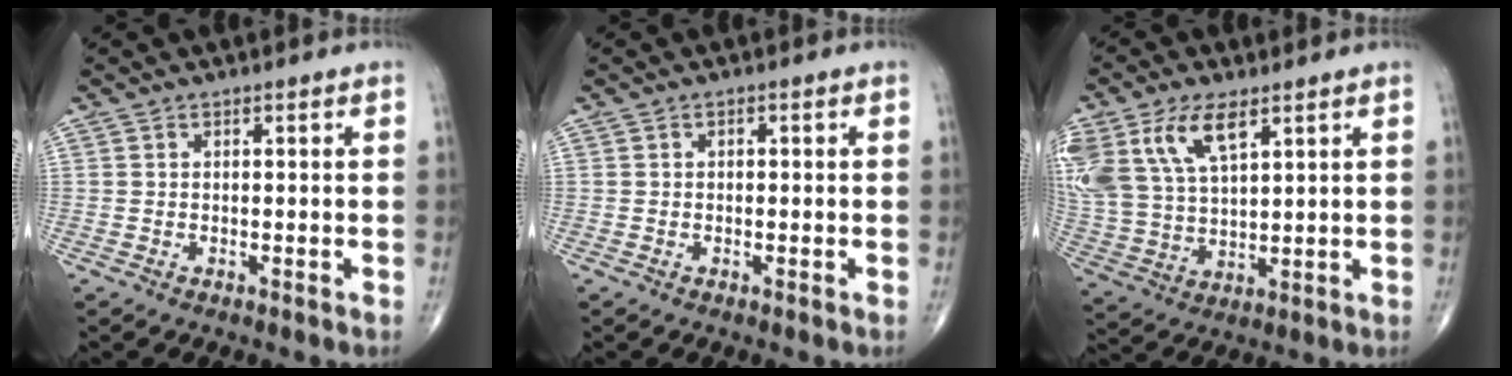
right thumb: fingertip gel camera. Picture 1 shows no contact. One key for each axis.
{"total": 0.6, "fx": 0.1, "fy": 0.5, "fz": 0.4, "tx": -0.003, "ty": 0.002, "tz": -0.001}
{"total": 16.3, "fx": 7.9, "fy": 8.4, "fz": 11.6, "tx": -0.249, "ty": -0.014, "tz": 0.159}